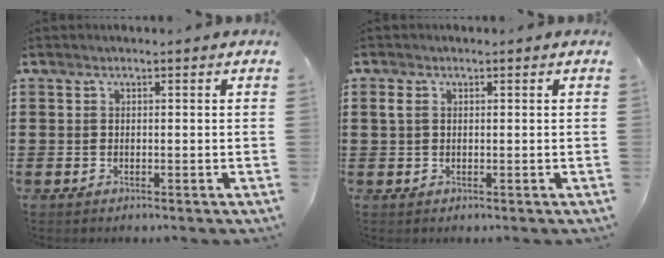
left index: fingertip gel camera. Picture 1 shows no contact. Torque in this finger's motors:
{"motor_torque": [0.25, 0.55, 0.03, 0.03]}